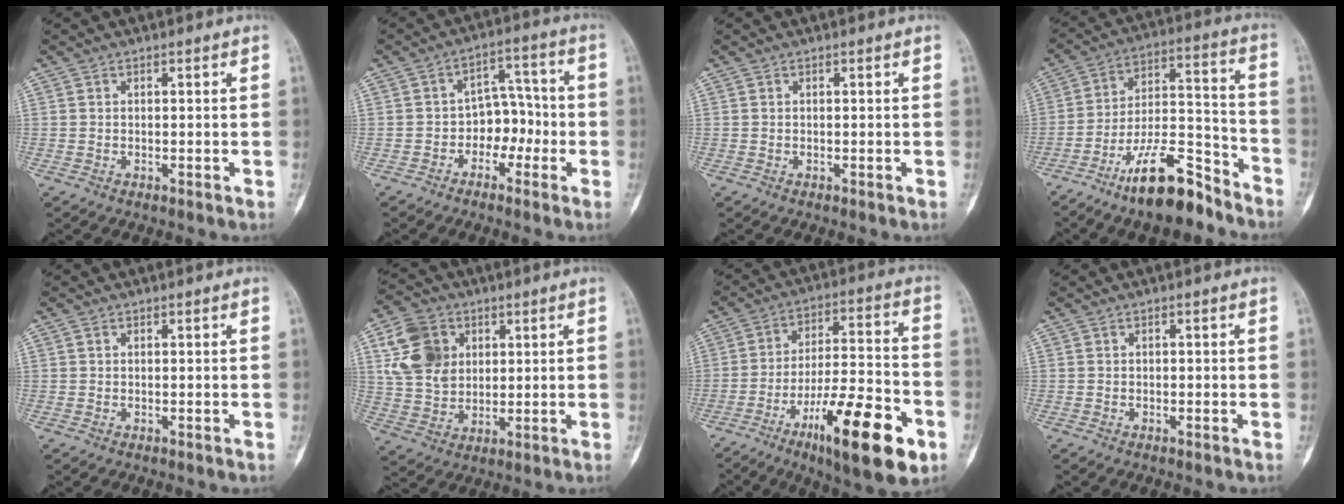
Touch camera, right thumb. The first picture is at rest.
{"total": 6.9, "force": [-2.4, 5.2, 4.0], "torque": [-0.016, 0.043, -0.047]}
{"total": 0.0}
{"total": 16.0, "force": [-11.5, 5.0, 9.9], "torque": [-0.152, 0.091, -0.200]}
{"total": 1.2, "force": [-0.1, -1.2, -0.3], "torque": [-0.003, 0.000, -0.001]}
{"total": 12.1, "force": [3.7, 9.5, 6.5], "torque": [-0.097, -0.002, 0.072]}
{"total": 21.1, "force": [-9.9, 5.7, 17.7], "torque": [-0.267, 0.049, -0.152]}
{"total": 0.0}